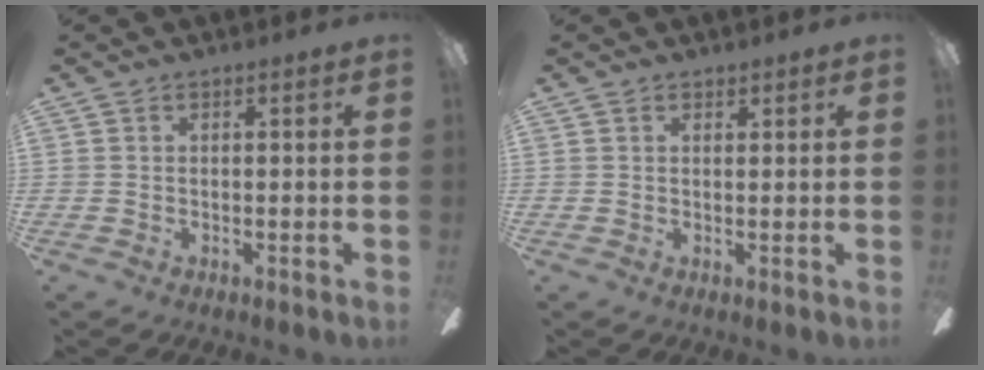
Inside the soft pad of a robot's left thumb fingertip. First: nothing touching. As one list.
[{"total": 1.2, "force": [1.0, 0.6, 0.4], "torque": [0.000, -0.001, 0.016]}]